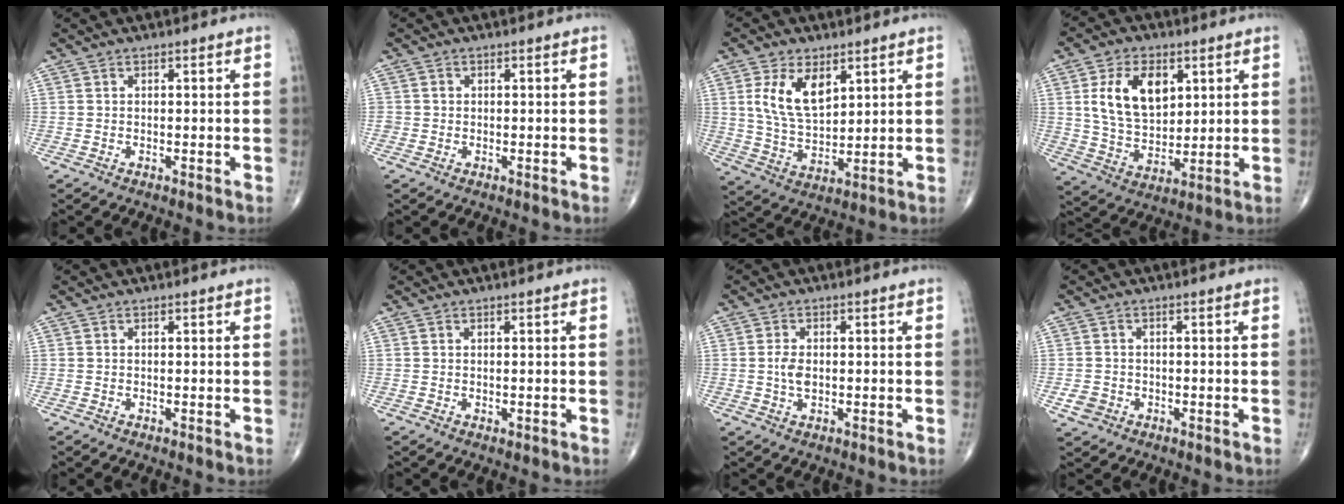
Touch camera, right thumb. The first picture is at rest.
{"total": 1.2, "force": [-0.1, 1.2, 0.1], "torque": [0.006, 0.005, -0.005]}
{"total": 10.8, "force": [4.2, 6.0, 7.9], "torque": [-0.132, -0.020, 0.090]}
{"total": 13.6, "force": [4.2, 8.6, 9.6], "torque": [-0.150, -0.016, 0.085]}
{"total": 0.0}
{"total": 0.0}
{"total": 3.0, "force": [-0.1, 1.8, 2.4], "torque": [-0.047, 0.000, -0.004]}
{"total": 3.0, "force": [-1.0, 2.6, 1.1], "torque": [-0.013, 0.005, -0.014]}